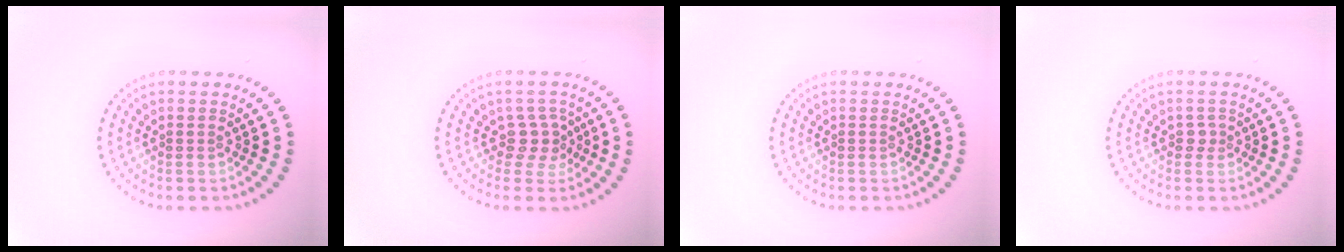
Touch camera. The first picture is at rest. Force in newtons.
{"total": 2.2, "press": 1.7, "slide": 1.3}
{"total": 0.0}
{"total": 0.9, "press": 0.6, "slide": 0.7}